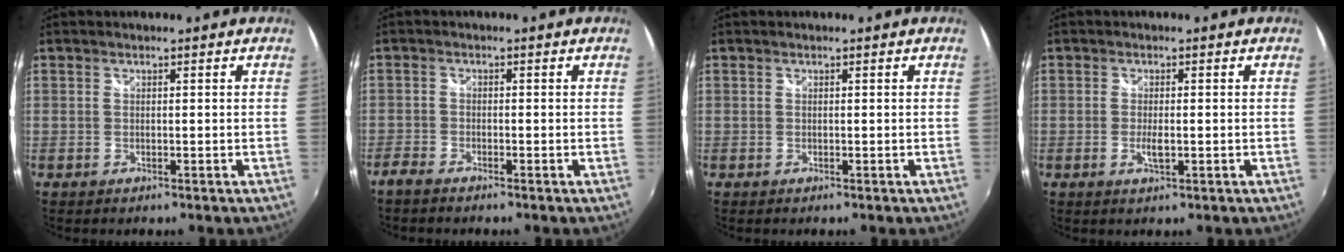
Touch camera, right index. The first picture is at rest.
{"total": 2.6, "force": [-2.3, 0.7, 0.9], "torque": [-0.032, -0.006, -0.048]}
{"total": 0.0}
{"total": 2.3, "force": [-0.6, 0.7, 2.1], "torque": [-0.041, -0.005, -0.010]}